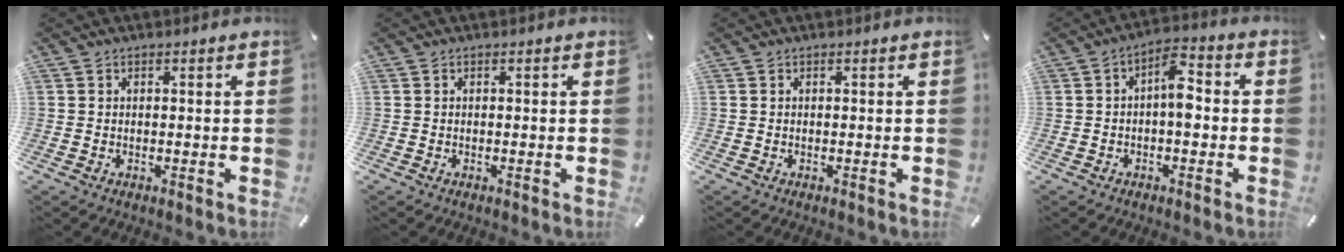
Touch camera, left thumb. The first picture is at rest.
{"total": 0.0}
{"total": 0.0}
{"total": 6.8, "force": [-0.9, 3.4, 5.9], "torque": [-0.088, 0.014, -0.019]}